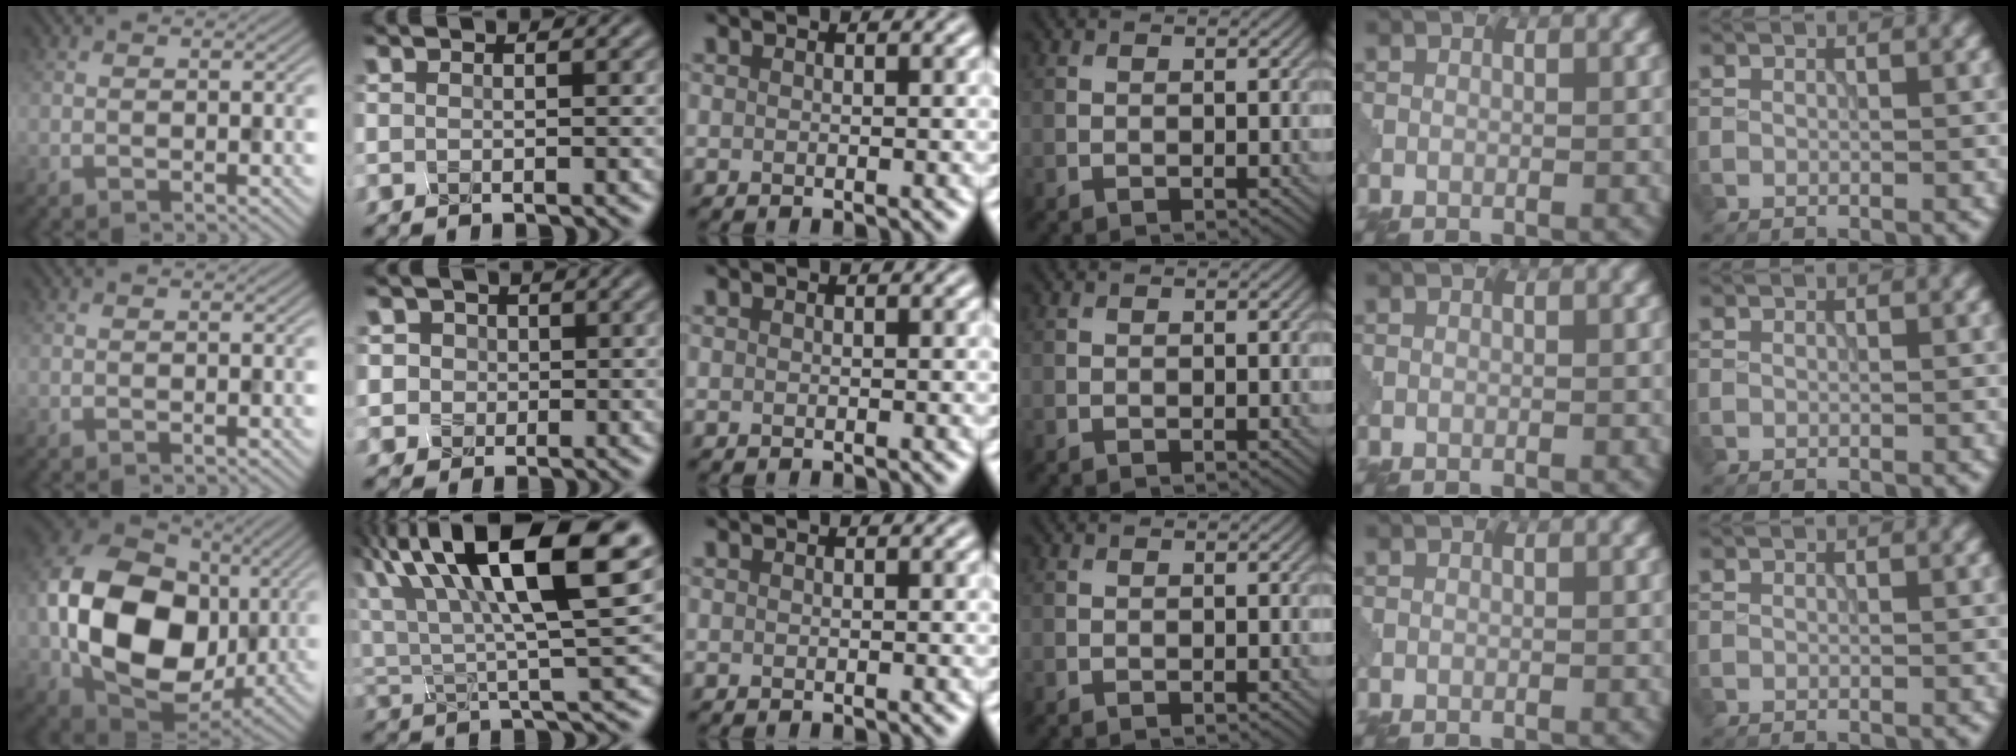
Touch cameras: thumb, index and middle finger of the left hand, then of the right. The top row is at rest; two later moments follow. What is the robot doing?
{"motion": "squeeze", "object": "foam earplug"}